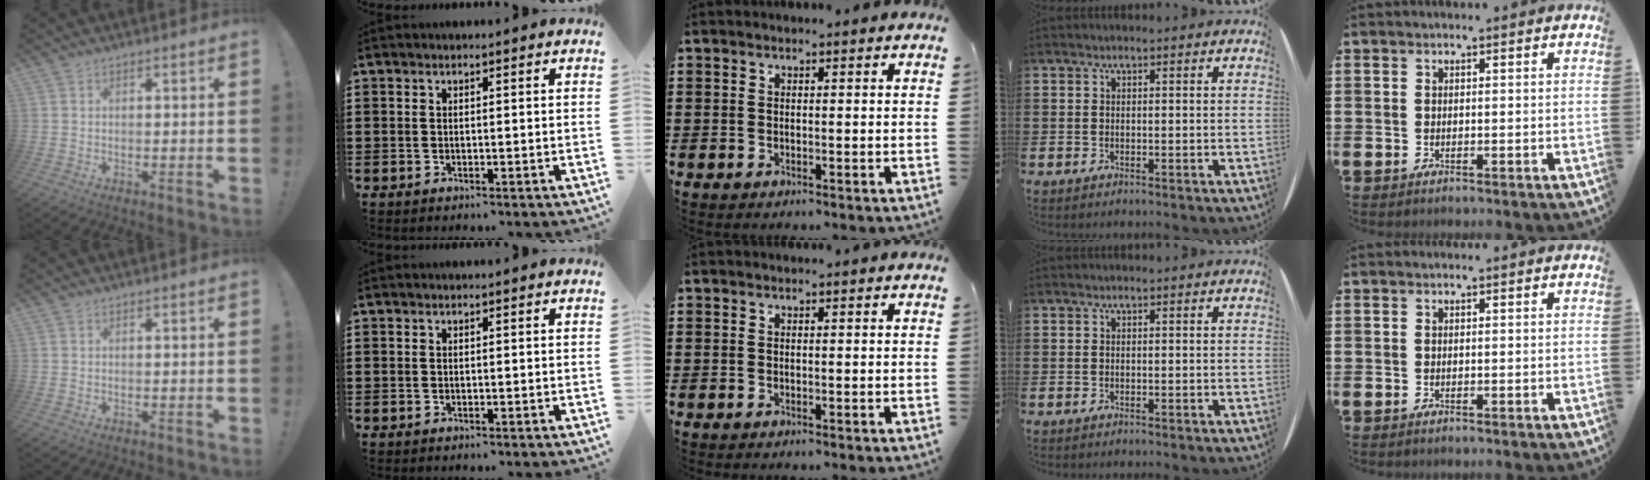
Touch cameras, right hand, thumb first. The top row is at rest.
{}